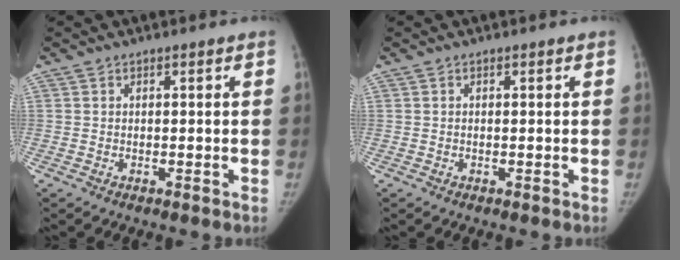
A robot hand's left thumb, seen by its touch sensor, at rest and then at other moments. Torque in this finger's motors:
{"motor_torque": [0.41, 0.14, 0.00, -0.48, 0.03]}